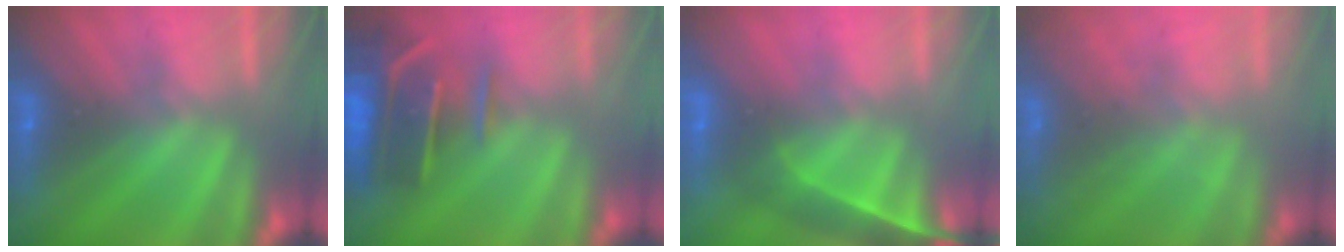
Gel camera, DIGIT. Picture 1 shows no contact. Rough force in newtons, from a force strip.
{"total": 7.5}
{"total": 4.5}
{"total": 5.7}